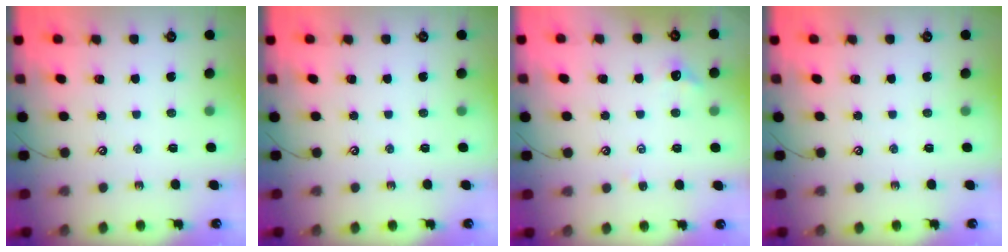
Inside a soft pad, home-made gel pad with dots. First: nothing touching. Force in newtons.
{"total": 0.0}
{"total": 1.1, "press": 1.0, "slide": 0.5}
{"total": 0.0}